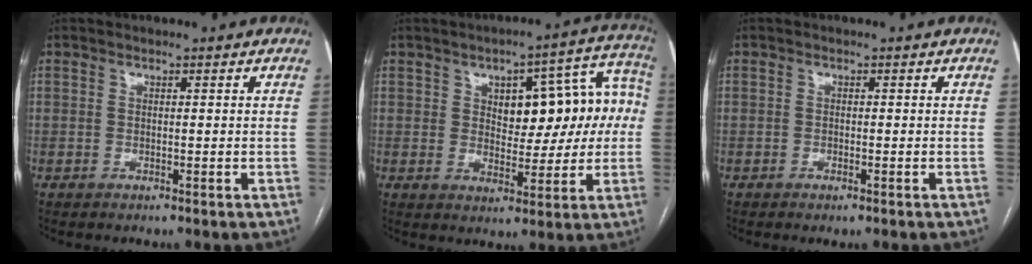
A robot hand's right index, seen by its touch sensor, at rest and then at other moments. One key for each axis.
{"total": 13.0, "fx": 1.6, "fy": 5.8, "fz": 11.5, "tx": -0.136, "ty": 0.046, "tz": 0.031}
{"total": 0.9, "fx": -0.6, "fy": 0.1, "fz": 0.7, "tx": -0.013, "ty": -0.002, "tz": -0.008}